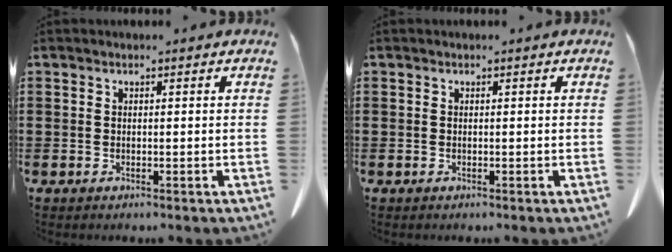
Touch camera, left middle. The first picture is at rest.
{"total": 0.0}